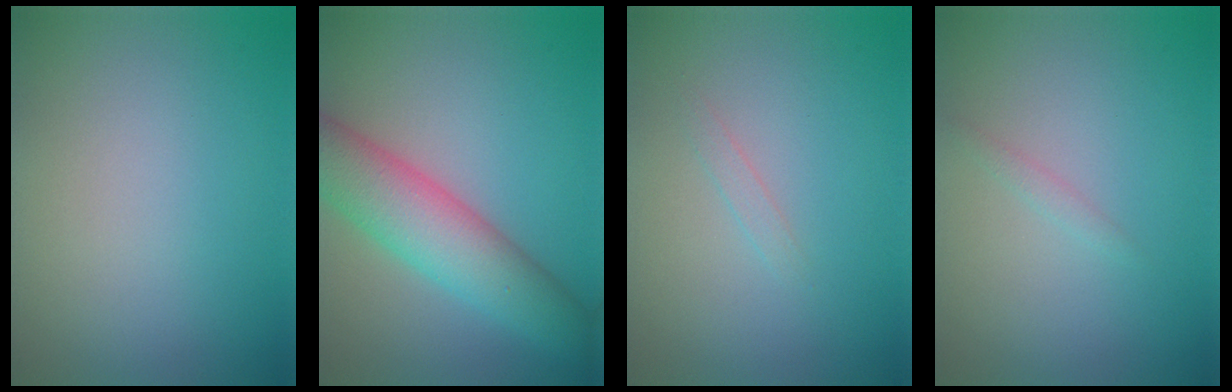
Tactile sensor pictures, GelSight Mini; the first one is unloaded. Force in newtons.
{"total": 6.8, "press": 6.8, "slide": 0.3}
{"total": 0.7, "press": 0.7, "slide": 0.0}
{"total": 0.6, "press": 0.6, "slide": 0.0}